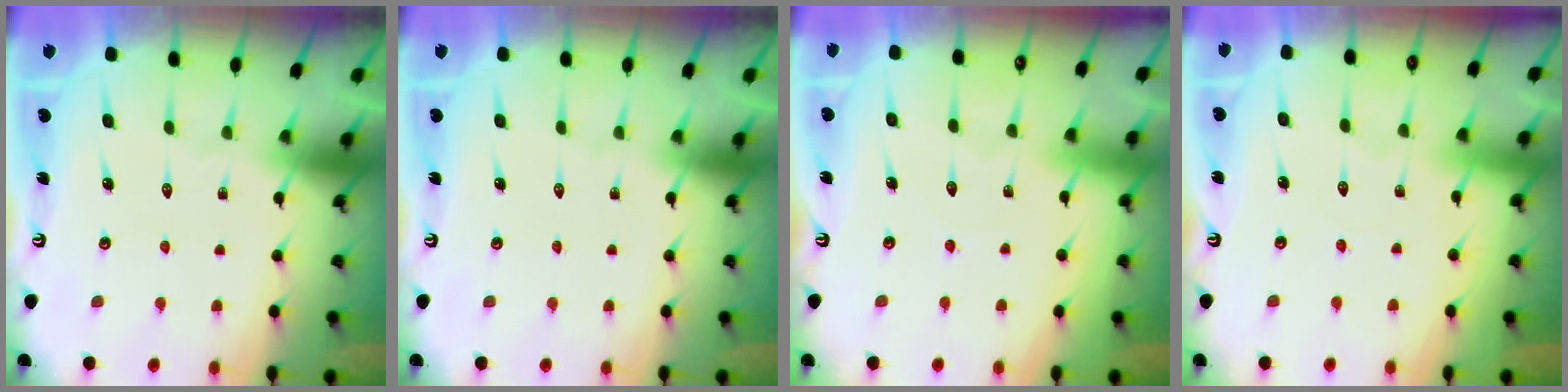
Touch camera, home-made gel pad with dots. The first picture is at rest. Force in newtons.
{"total": 0.0}
{"total": 3.2, "press": 3.2, "slide": 0.3}
{"total": 2.8, "press": 2.8, "slide": 0.3}